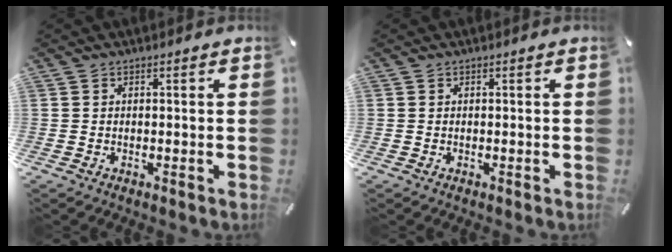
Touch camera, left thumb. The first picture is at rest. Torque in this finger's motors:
{"motor_torque": [0.00, 0.00, -0.01, 0.03, 0.00]}